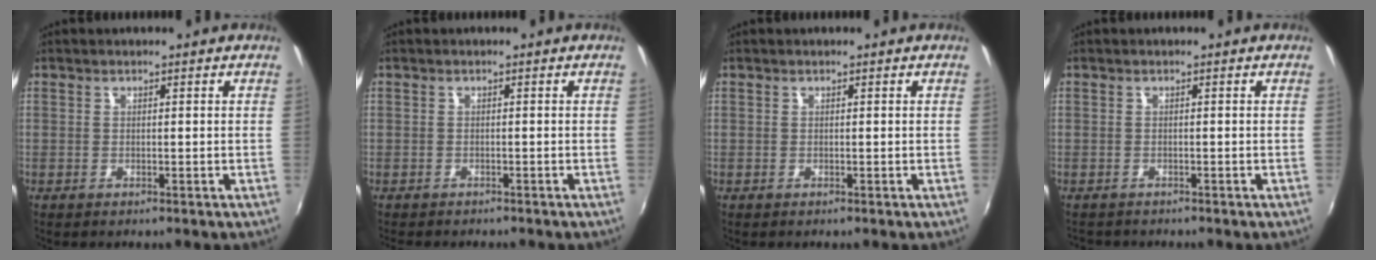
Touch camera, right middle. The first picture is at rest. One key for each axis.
{"total": 1.9, "fx": -1.7, "fy": 0.9, "fz": 0.3, "tx": -0.014, "ty": -0.002, "tz": -0.029}
{"total": 0.0}
{"total": 1.8, "fx": -1.8, "fy": 0.5, "fz": 0.3, "tx": -0.009, "ty": -0.008, "tz": -0.027}